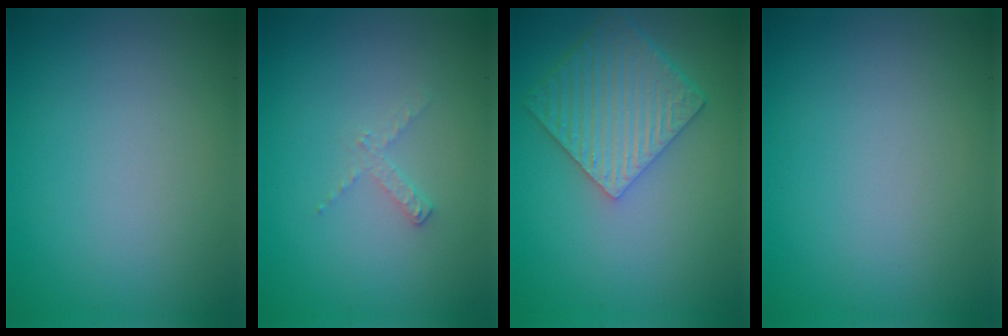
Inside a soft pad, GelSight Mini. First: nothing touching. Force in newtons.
{"total": 1.1, "press": 1.1, "slide": 0.2}
{"total": 6.0, "press": 4.4, "slide": 4.1}
{"total": 0.0}